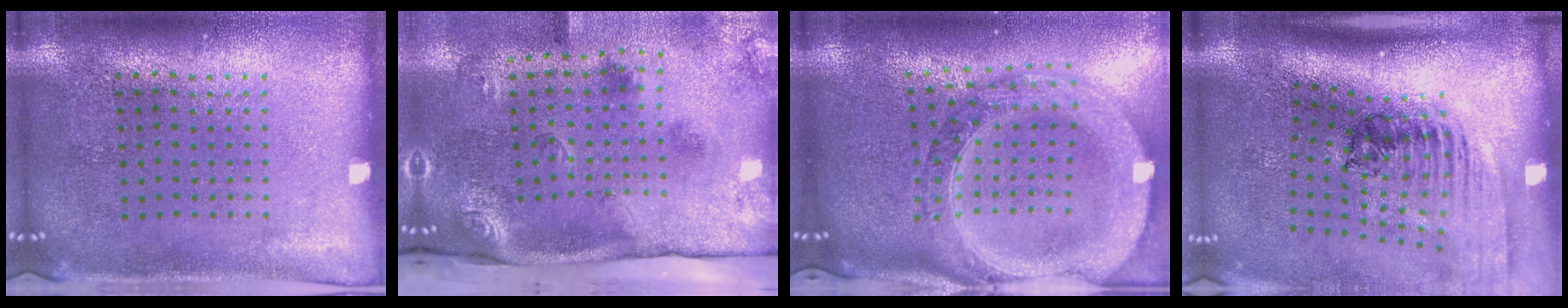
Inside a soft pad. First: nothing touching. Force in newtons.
{"total": 3.5, "press": 2.2, "slide": 2.7}
{"total": 3.6, "press": 2.9, "slide": 2.1}
{"total": 2.4, "press": 1.7, "slide": 1.7}